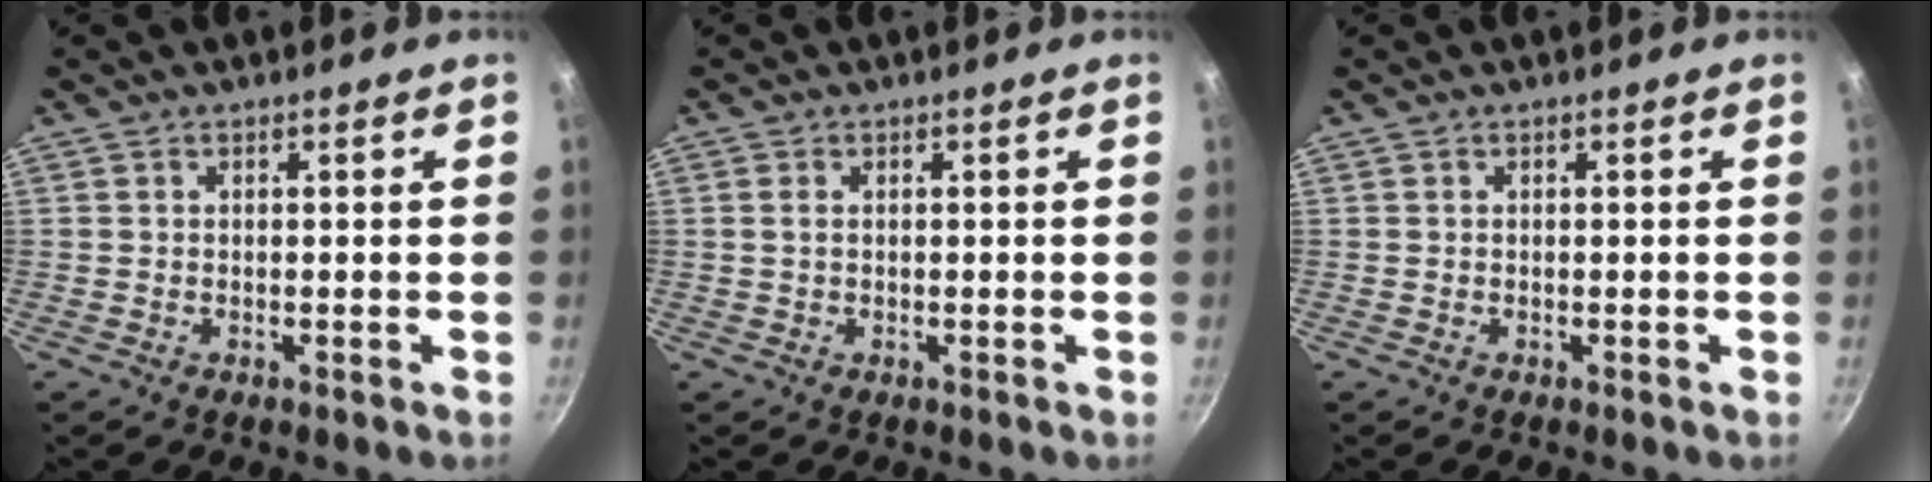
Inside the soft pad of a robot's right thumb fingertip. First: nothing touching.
{"total": 1.1, "force": [0.2, 0.6, 0.8], "torque": [-0.016, 0.001, 0.002]}
{"total": 0.0}